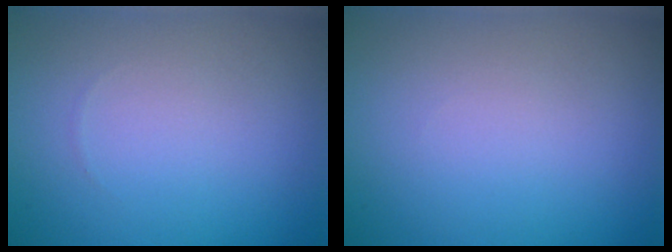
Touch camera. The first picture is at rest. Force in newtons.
{"total": 0.0}